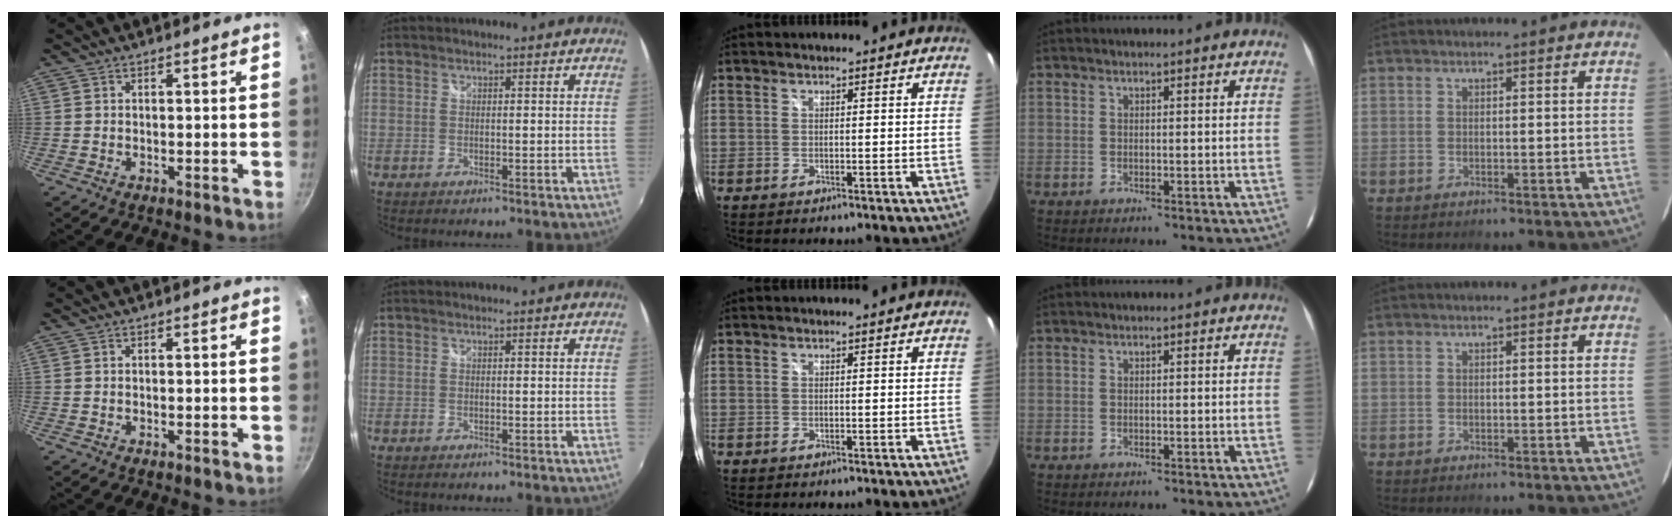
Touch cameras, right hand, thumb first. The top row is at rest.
{}